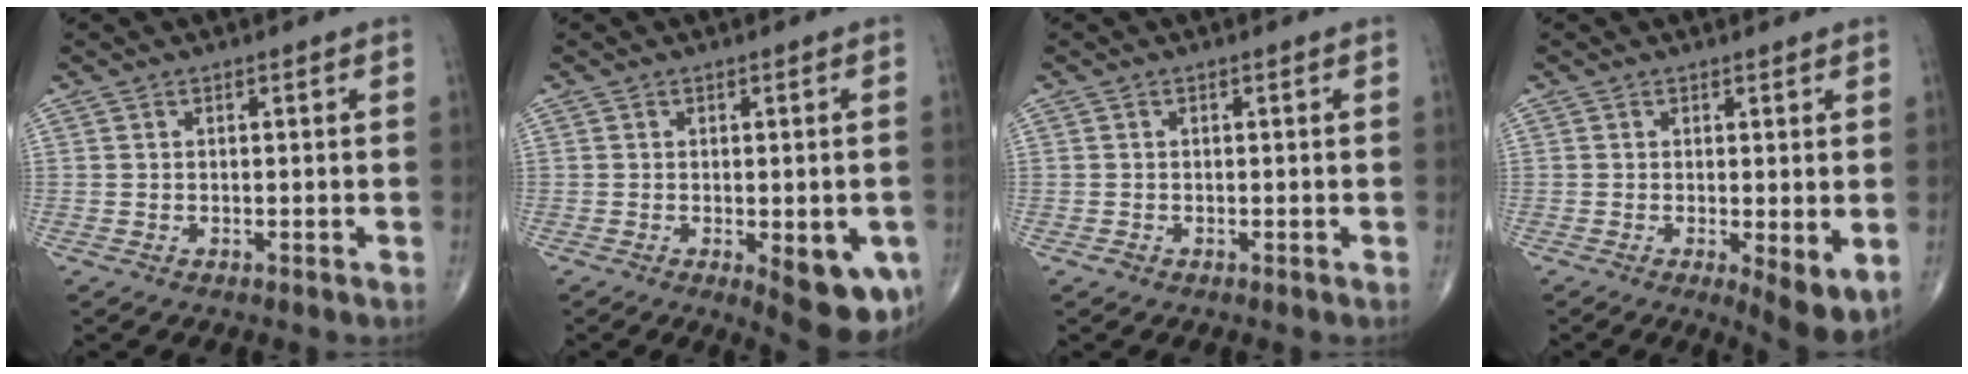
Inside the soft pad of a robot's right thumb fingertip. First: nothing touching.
{"total": 10.4, "force": [-3.2, 4.0, 9.1], "torque": [-0.095, -0.011, -0.031]}
{"total": 0.6, "force": [-0.3, 0.5, 0.1], "torque": [-0.001, 0.001, -0.009]}
{"total": 6.0, "force": [-0.8, 1.9, 5.7], "torque": [-0.082, -0.020, -0.011]}